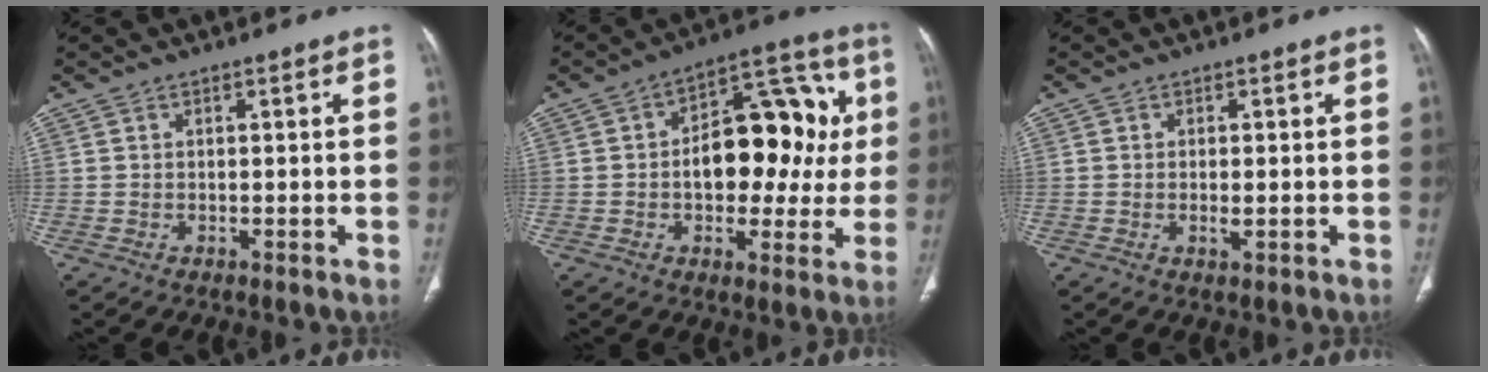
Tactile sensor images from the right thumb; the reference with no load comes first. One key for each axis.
{"total": 19.3, "fx": 1.1, "fy": 11.3, "fz": 15.6, "tx": -0.164, "ty": 0.035, "tz": 0.014}
{"total": 1.5, "fx": -0.3, "fy": 0.4, "fz": 1.4, "tx": -0.027, "ty": -0.005, "tz": -0.005}